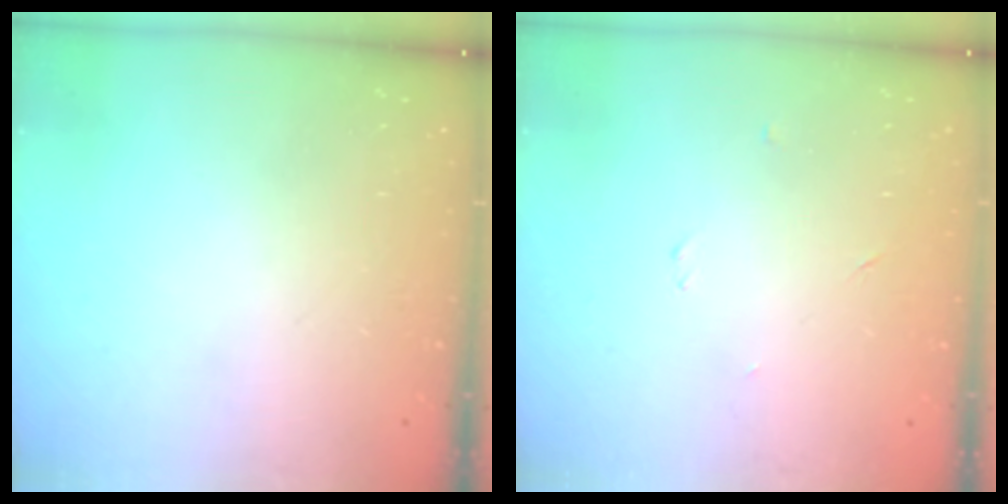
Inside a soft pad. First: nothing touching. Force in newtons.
{"total": 2.3, "press": 2.3, "slide": 0.3}